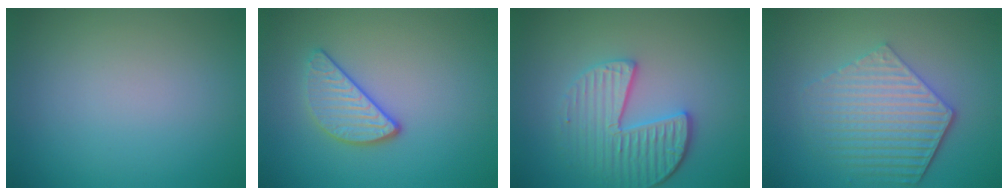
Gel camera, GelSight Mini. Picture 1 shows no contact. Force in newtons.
{"total": 3.0, "press": 2.6, "slide": 1.3}
{"total": 4.2, "press": 3.7, "slide": 2.0}
{"total": 5.6, "press": 4.3, "slide": 3.6}